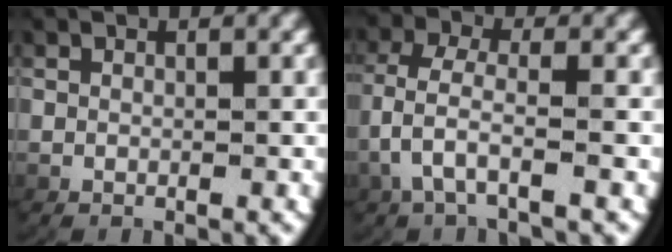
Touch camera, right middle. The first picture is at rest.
{"total": 3.3, "force": [-1.0, 1.5, 2.8], "torque": [-0.085, -0.022, -0.006]}